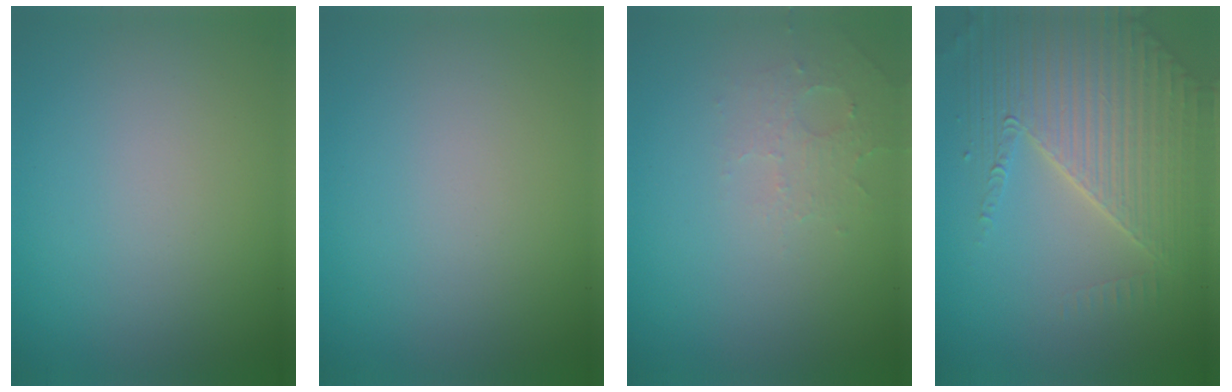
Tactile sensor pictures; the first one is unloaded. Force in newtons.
{"total": 0.0}
{"total": 1.8, "press": 1.7, "slide": 0.4}
{"total": 6.2, "press": 5.1, "slide": 3.5}